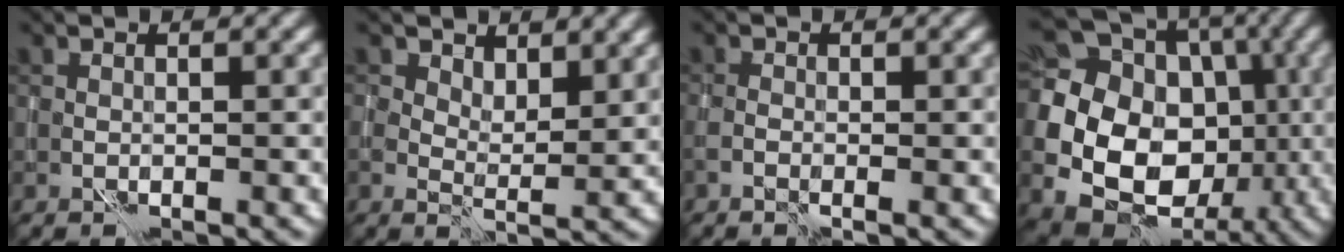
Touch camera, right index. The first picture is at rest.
{"total": 3.5, "force": [2.3, 1.8, 1.9], "torque": [-0.038, -0.003, 0.036]}
{"total": 1.0, "force": [-0.6, 0.3, 0.7], "torque": [-0.016, 0.001, -0.016]}
{"total": 18.9, "force": [-1.3, 16.6, 8.9], "torque": [-0.180, 0.009, -0.049]}